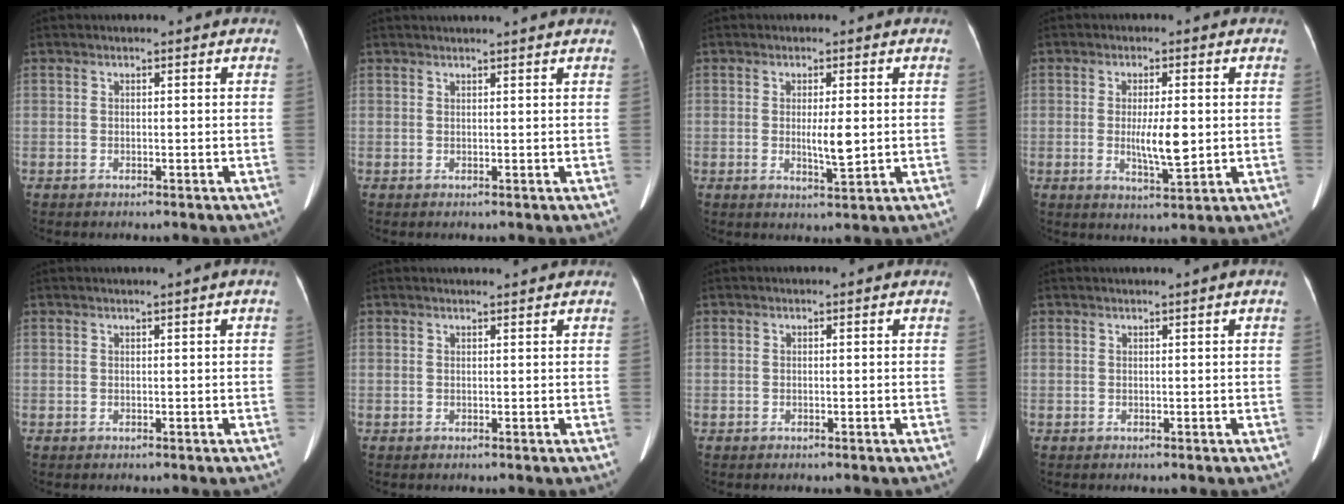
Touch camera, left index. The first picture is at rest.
{"total": 5.5, "force": [5.2, -0.6, 1.9], "torque": [-0.019, 0.024, 0.056]}
{"total": 3.8, "force": [0.0, 0.7, 3.7], "torque": [-0.065, -0.007, 0.002]}
{"total": 5.9, "force": [-0.2, 1.3, 5.8], "torque": [-0.103, -0.010, -0.001]}
{"total": 0.7, "force": [0.1, -0.3, 0.6], "torque": [-0.015, -0.008, 0.008]}
{"total": 2.6, "force": [2.5, 0.0, 0.7], "torque": [-0.012, 0.014, 0.031]}
{"total": 0.0}
{"total": 0.7, "force": [0.3, -0.4, 0.6], "torque": [-0.015, -0.009, 0.014]}